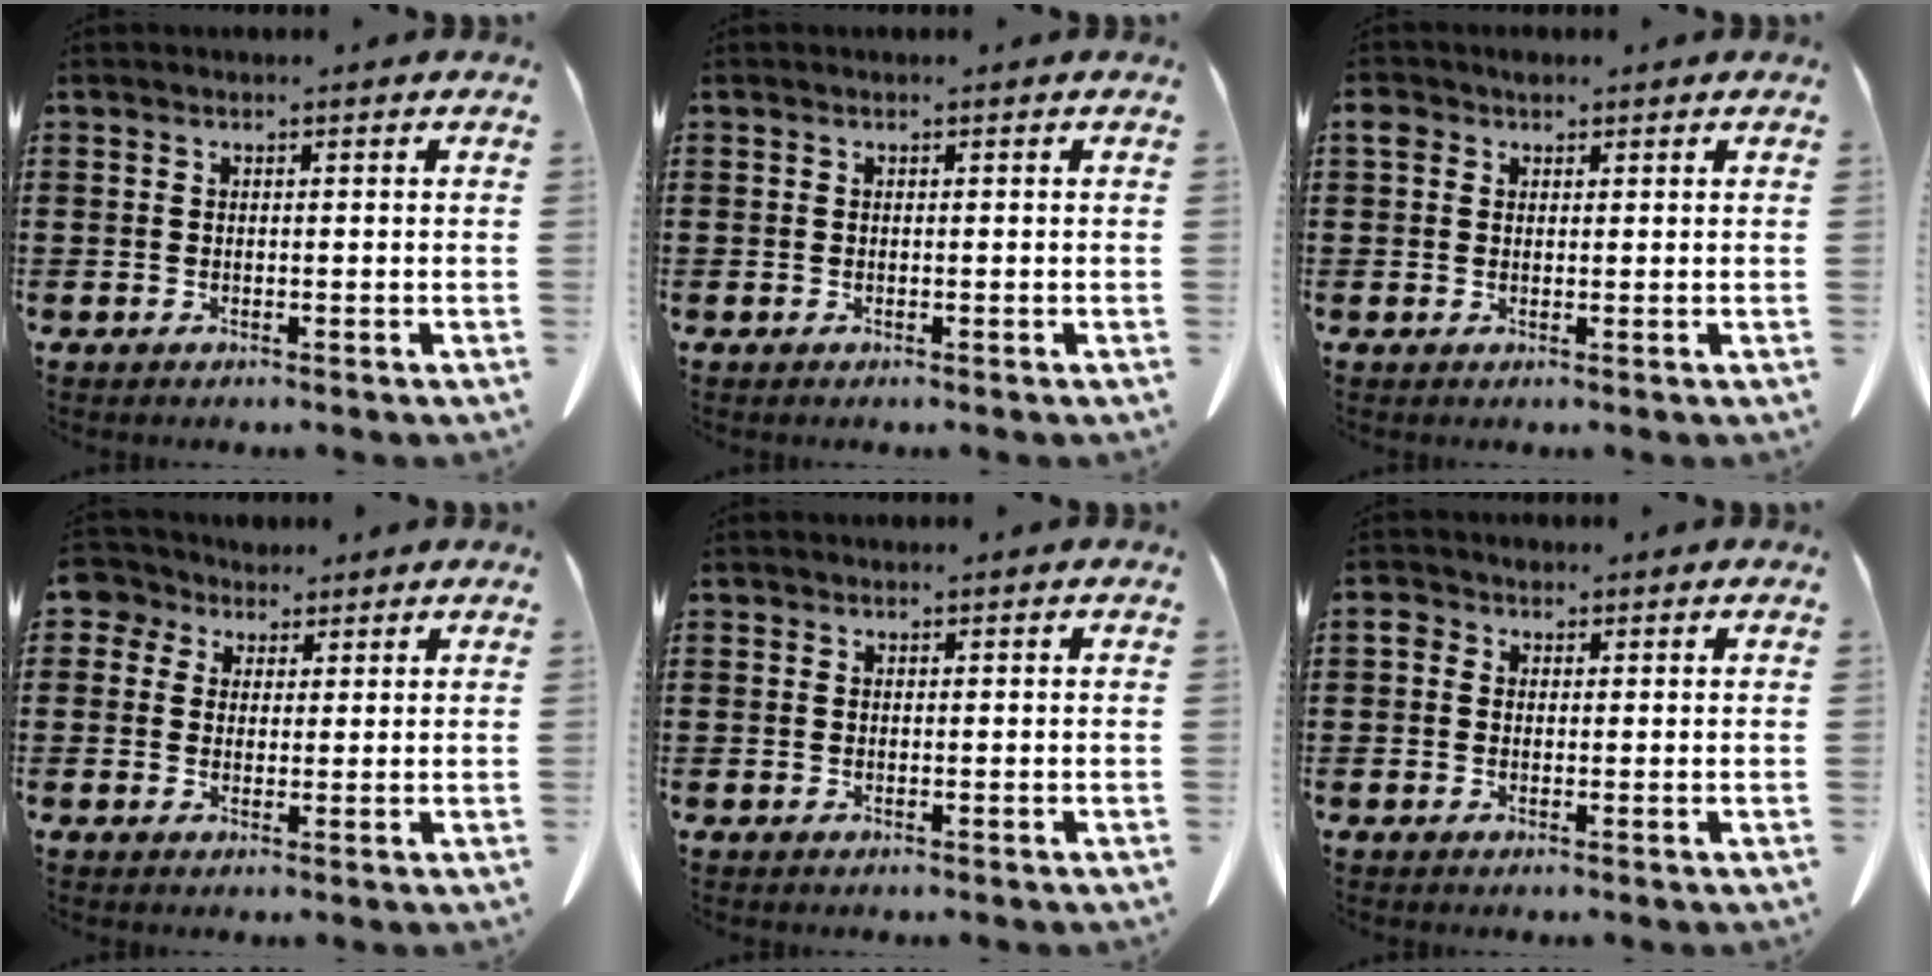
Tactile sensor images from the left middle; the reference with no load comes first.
{"total": 0.0}
{"total": 2.5, "force": [1.4, 1.7, 1.1], "torque": [-0.029, 0.007, 0.026]}
{"total": 4.0, "force": [2.5, 3.0, 0.6], "torque": [-0.024, 0.006, 0.044]}
{"total": 0.0}
{"total": 1.6, "force": [0.6, 1.4, 0.6], "torque": [-0.017, 0.007, 0.009]}